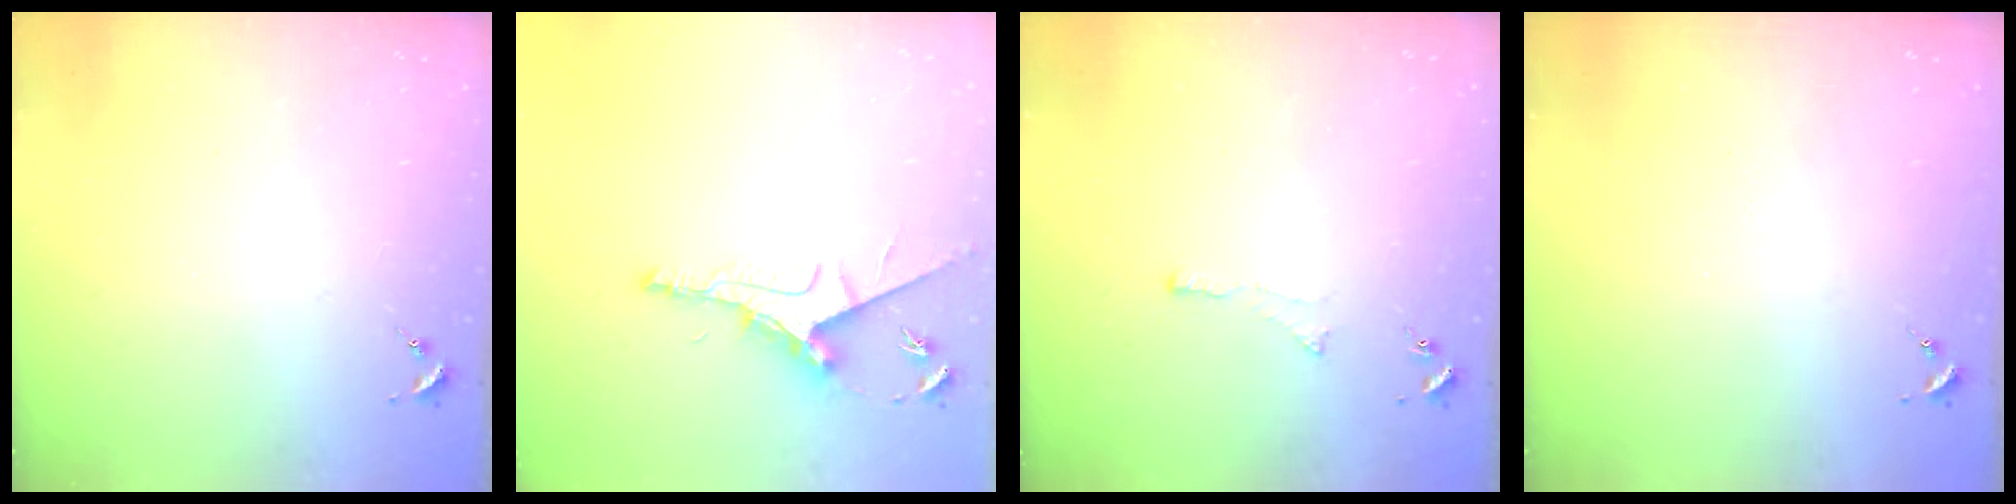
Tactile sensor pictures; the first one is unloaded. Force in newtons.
{"total": 9.7, "press": 9.6, "slide": 1.1}
{"total": 2.6, "press": 2.5, "slide": 0.6}
{"total": 0.0}